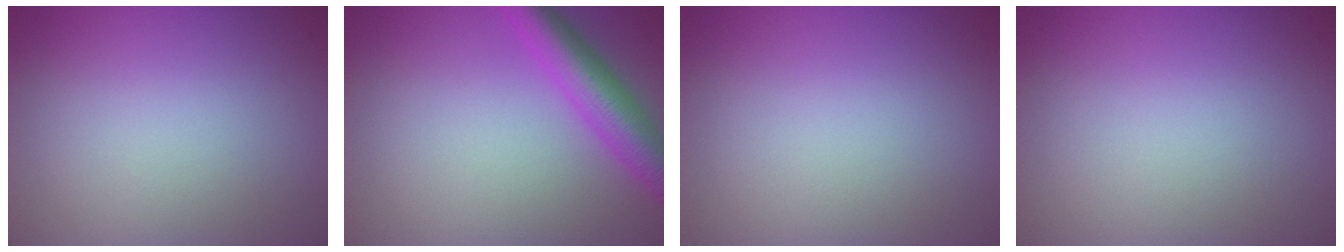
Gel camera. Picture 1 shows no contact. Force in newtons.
{"total": 4.9, "press": 4.9, "slide": 0.2}
{"total": 0.0}
{"total": 0.0}